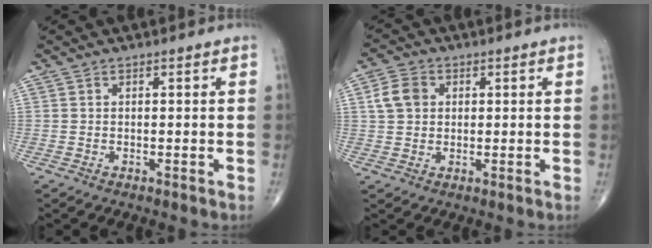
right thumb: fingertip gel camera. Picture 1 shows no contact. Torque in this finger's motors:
{"motor_torque": [-0.26, 0.32, 0.01, -0.01, 0.03]}